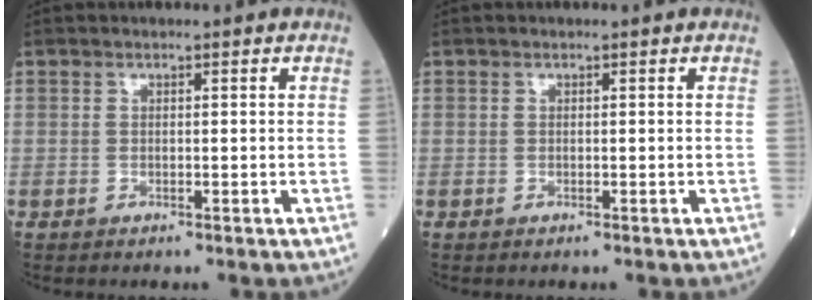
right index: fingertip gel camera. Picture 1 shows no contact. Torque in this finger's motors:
{"motor_torque": [0.00, 0.00, 0.00, 0.01]}